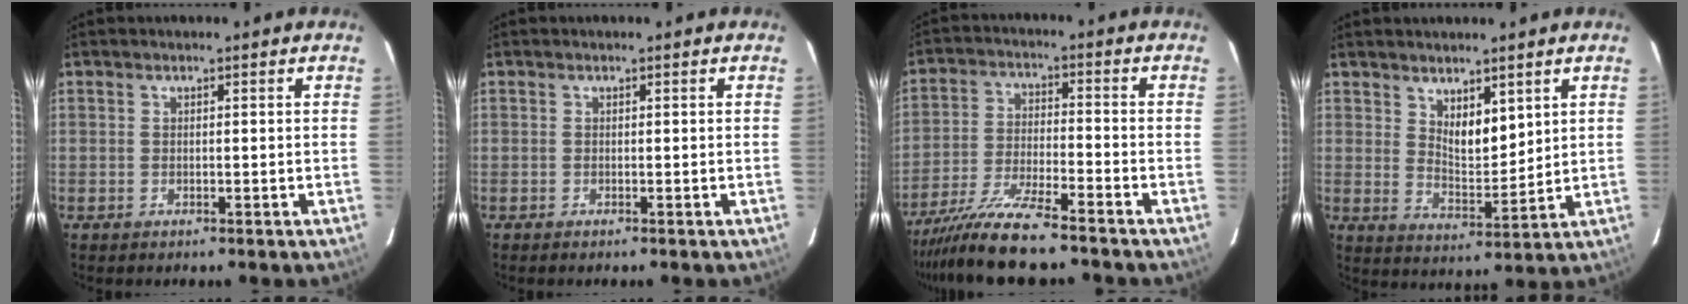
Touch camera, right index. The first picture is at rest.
{"total": 0.0}
{"total": 10.4, "force": [-8.9, 0.1, 5.5], "torque": [-0.099, -0.021, -0.159]}
{"total": 5.7, "force": [3.2, 2.2, 4.2], "torque": [-0.077, -0.013, 0.066]}